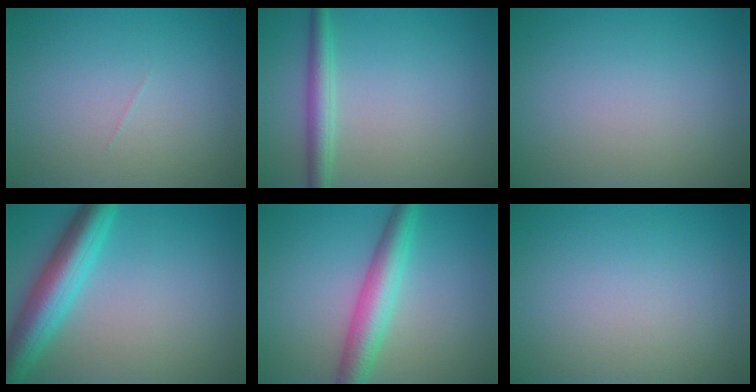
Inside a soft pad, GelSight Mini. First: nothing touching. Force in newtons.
{"total": 2.7, "press": 2.7, "slide": 0.1}
{"total": 0.0}
{"total": 6.3, "press": 6.3, "slide": 0.3}
{"total": 4.9, "press": 4.9, "slide": 0.1}
{"total": 0.0}